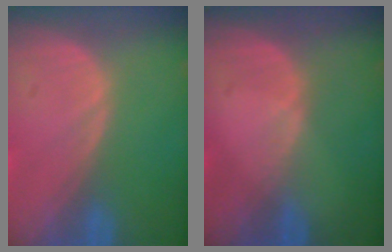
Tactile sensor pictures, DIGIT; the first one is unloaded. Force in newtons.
{"total": 0.7, "press": 0.5, "slide": 0.5}